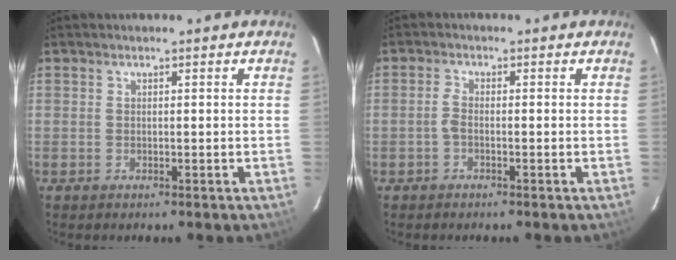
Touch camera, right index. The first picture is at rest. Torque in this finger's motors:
{"motor_torque": [0.53, 0.07, 0.14, 0.05]}